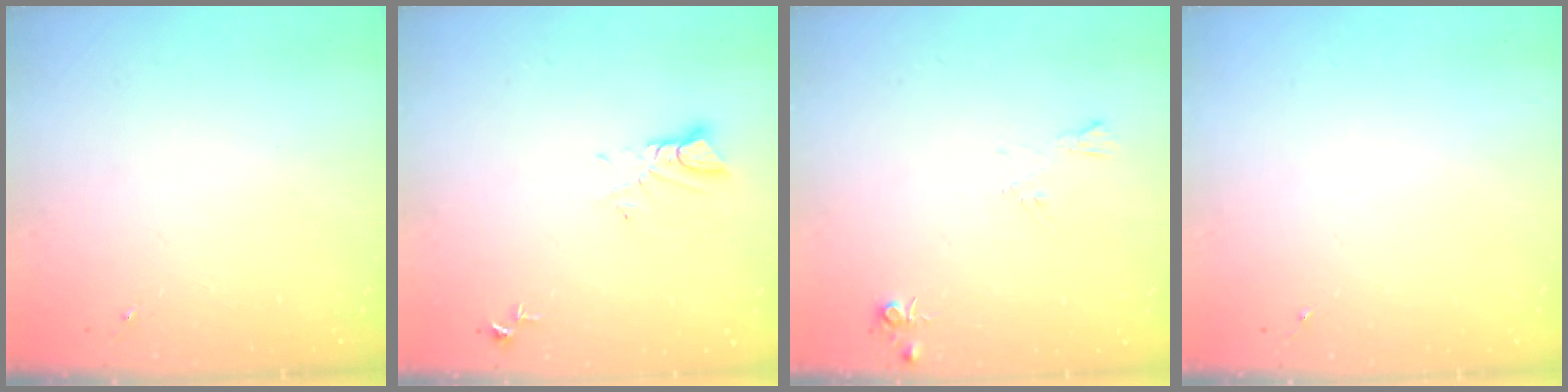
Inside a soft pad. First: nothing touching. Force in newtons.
{"total": 4.2, "press": 4.2, "slide": 0.5}
{"total": 5.2, "press": 5.2, "slide": 0.7}
{"total": 0.0}